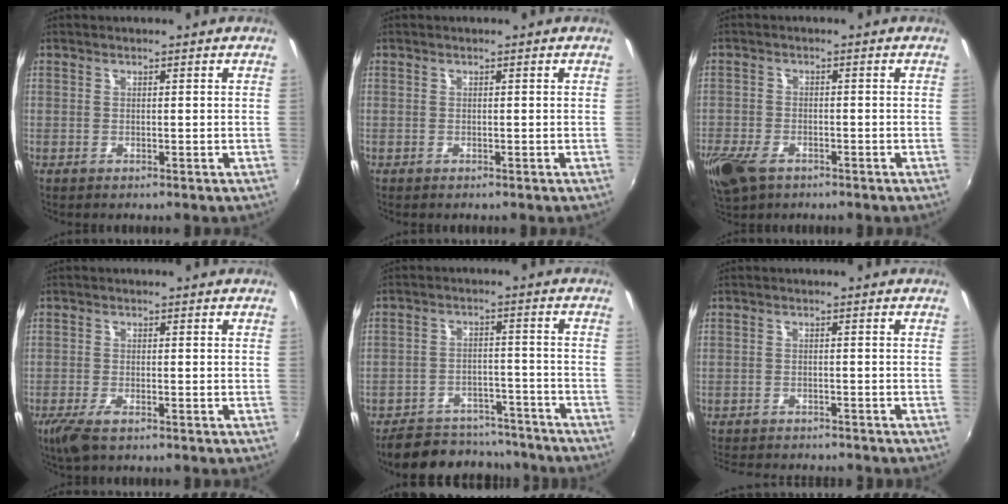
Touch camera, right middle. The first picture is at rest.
{"total": 0.0}
{"total": 9.2, "force": [-5.7, 5.1, 5.1], "torque": [-0.141, -0.028, -0.108]}
{"total": 4.8, "force": [-3.1, 1.3, 3.3], "torque": [-0.081, -0.018, -0.059]}
{"total": 16.9, "force": [-14.6, 6.3, 5.7], "torque": [-0.129, 0.018, -0.192]}
{"total": 9.1, "force": [-8.4, 2.1, 3.1], "torque": [-0.079, -0.019, -0.127]}